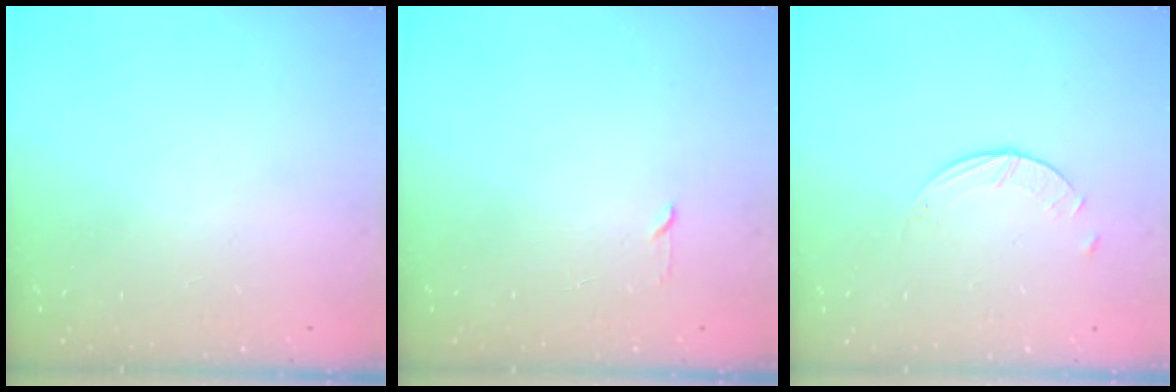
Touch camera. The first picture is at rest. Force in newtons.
{"total": 2.3, "press": 2.2, "slide": 0.3}
{"total": 0.9, "press": 0.9, "slide": 0.1}